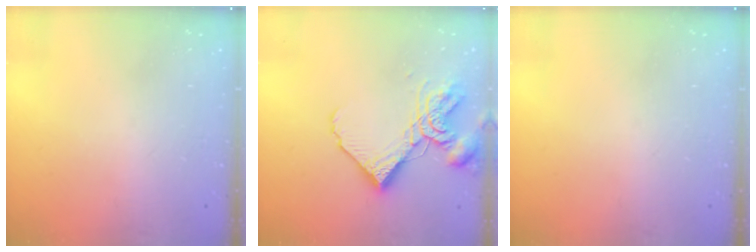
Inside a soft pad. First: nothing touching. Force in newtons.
{"total": 11.9, "press": 11.8, "slide": 1.4}
{"total": 0.0}